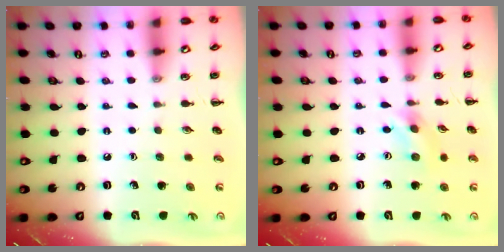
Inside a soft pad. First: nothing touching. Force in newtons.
{"total": 2.6, "press": 2.6, "slide": 0.6}